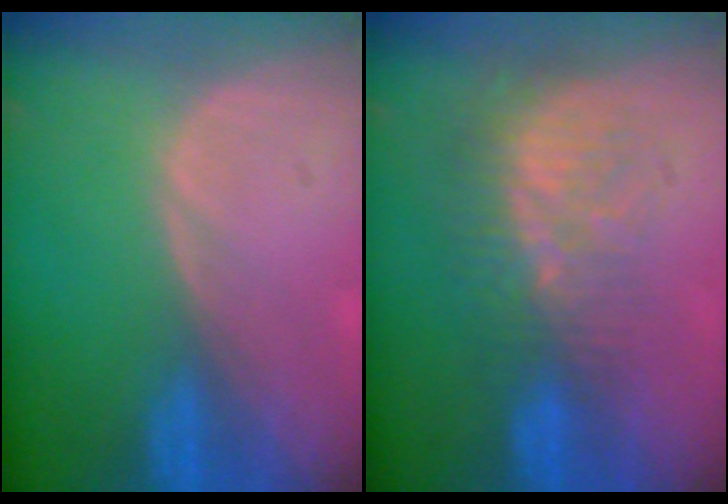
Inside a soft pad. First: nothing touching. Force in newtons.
{"total": 8.9, "press": 7.5, "slide": 4.9}